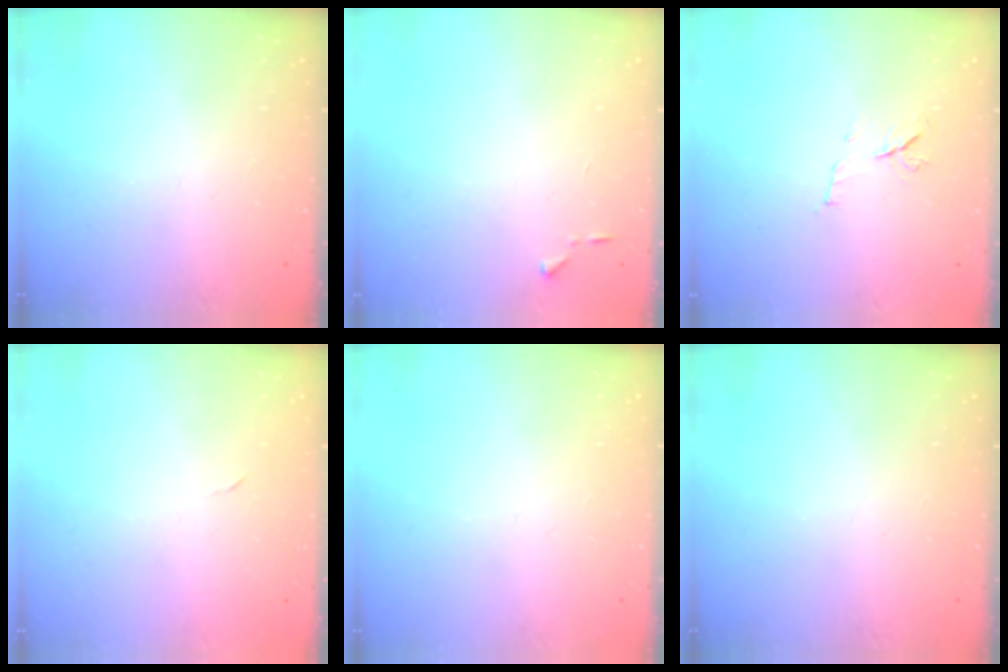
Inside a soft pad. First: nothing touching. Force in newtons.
{"total": 3.6, "press": 3.6, "slide": 0.5}
{"total": 6.5, "press": 6.5, "slide": 0.8}
{"total": 2.3, "press": 2.3, "slide": 0.4}
{"total": 0.0}
{"total": 0.0}